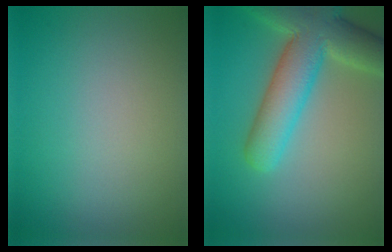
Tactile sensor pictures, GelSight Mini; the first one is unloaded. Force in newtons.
{"total": 8.8, "press": 8.8, "slide": 0.7}